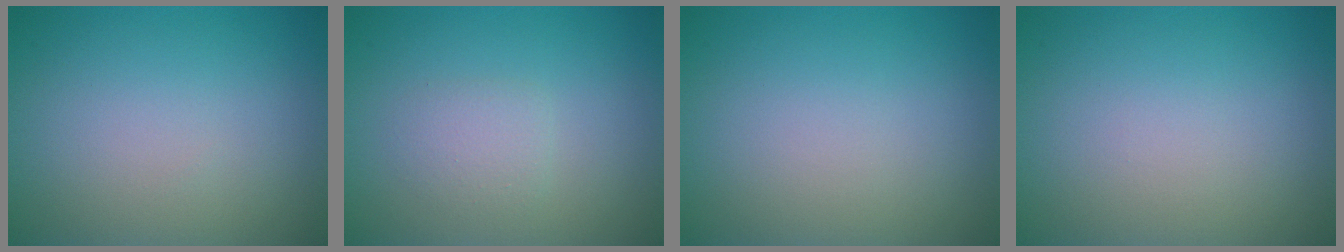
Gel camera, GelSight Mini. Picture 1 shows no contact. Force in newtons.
{"total": 1.5, "press": 1.5, "slide": 0.0}
{"total": 0.0}
{"total": 0.0}